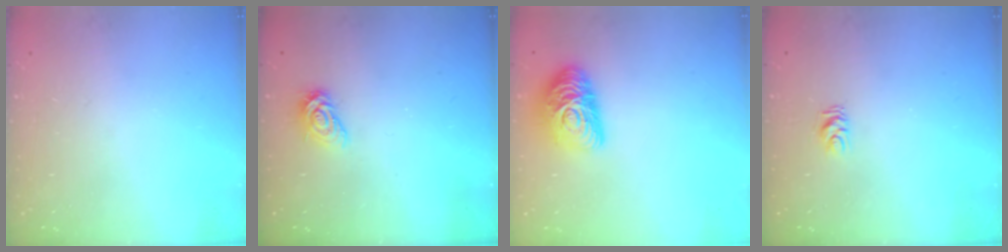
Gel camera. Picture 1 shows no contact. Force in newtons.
{"total": 6.4, "press": 6.4, "slide": 0.7}
{"total": 13.8, "press": 13.8, "slide": 0.4}
{"total": 4.3, "press": 4.2, "slide": 0.4}